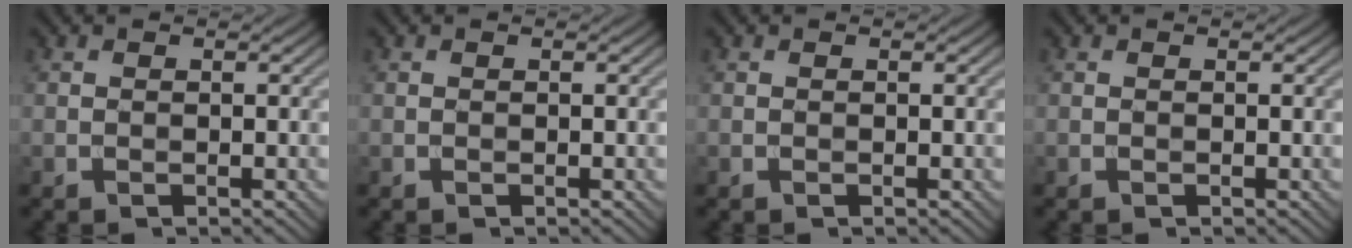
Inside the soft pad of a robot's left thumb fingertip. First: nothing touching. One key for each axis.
{"total": 0.0}
{"total": 0.0}
{"total": 0.0}